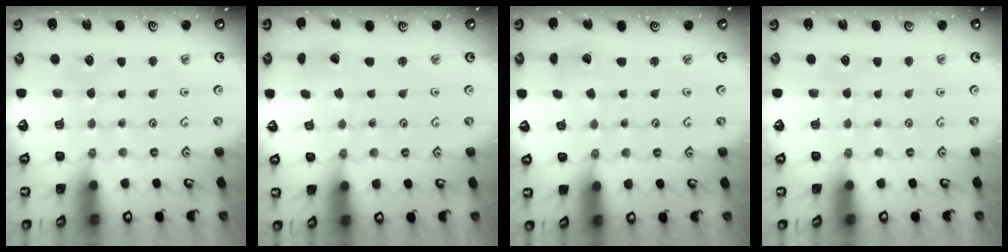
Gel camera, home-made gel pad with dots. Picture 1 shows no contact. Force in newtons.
{"total": 2.1, "press": 2.1, "slide": 0.2}
{"total": 1.9, "press": 1.9, "slide": 0.0}
{"total": 0.0}